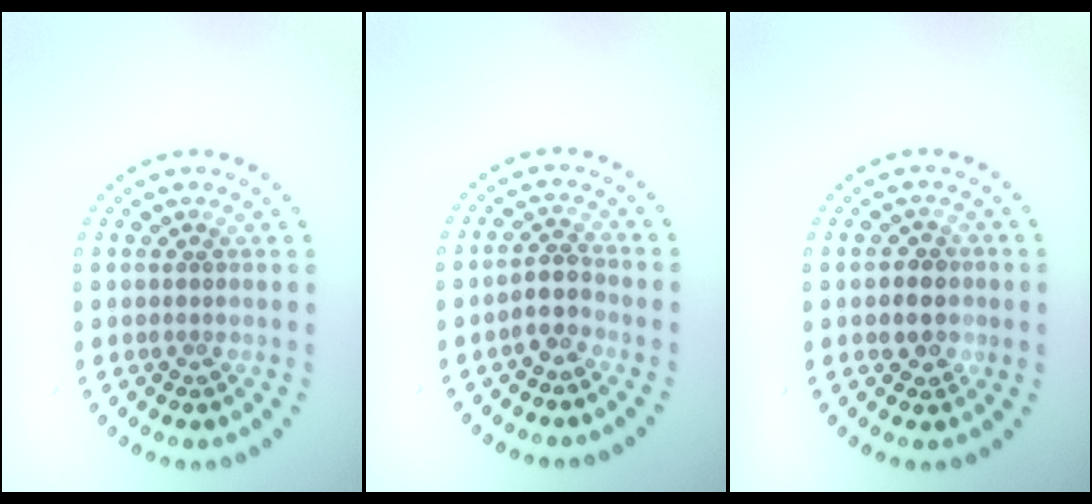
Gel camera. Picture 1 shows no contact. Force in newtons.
{"total": 2.2, "press": 1.9, "slide": 1.2}
{"total": 2.6, "press": 2.5, "slide": 0.7}